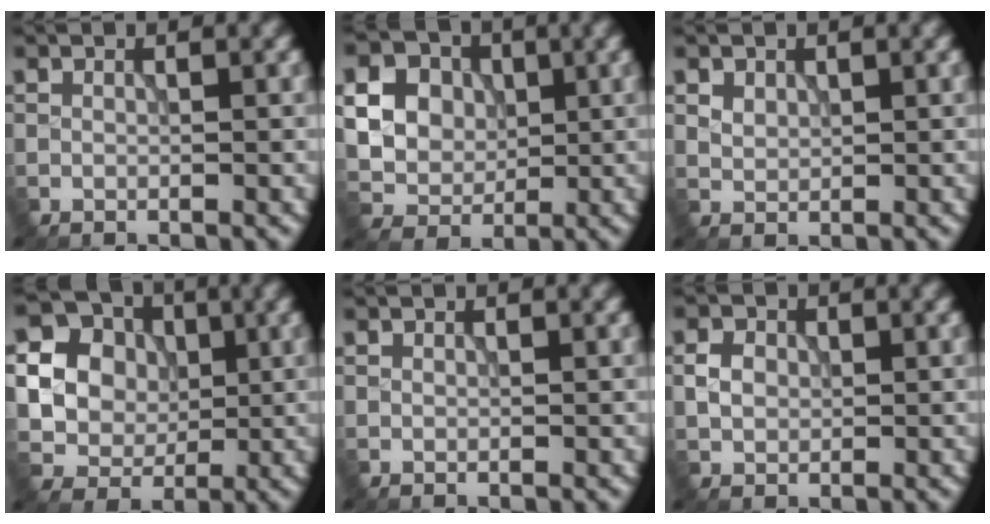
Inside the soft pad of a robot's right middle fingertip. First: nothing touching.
{"total": 15.4, "force": [4.5, 13.3, 6.4], "torque": [-0.157, 0.027, 0.062]}
{"total": 1.2, "force": [0.7, 0.8, 0.3], "torque": [-0.005, -0.002, 0.017]}
{"total": 15.9, "force": [3.1, 14.7, 5.2], "torque": [-0.164, 0.019, 0.040]}
{"total": 0.0}
{"total": 1.9, "force": [0.1, 1.6, 0.9], "torque": [-0.017, 0.000, -0.001]}